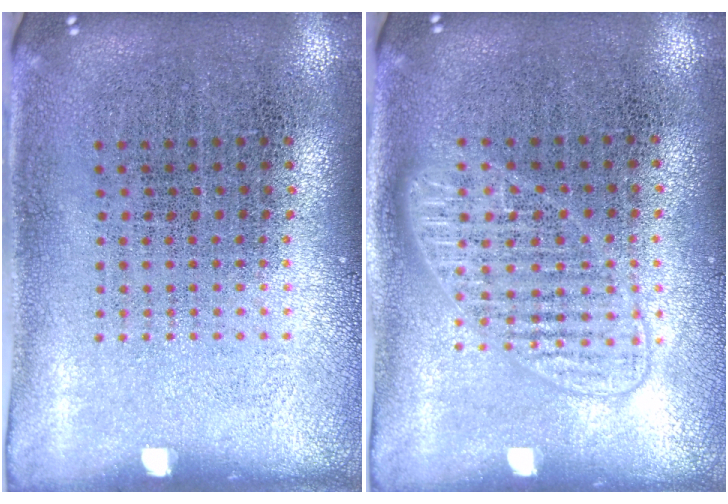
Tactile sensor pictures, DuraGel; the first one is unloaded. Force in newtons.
{"total": 1.4, "press": 1.3, "slide": 0.4}